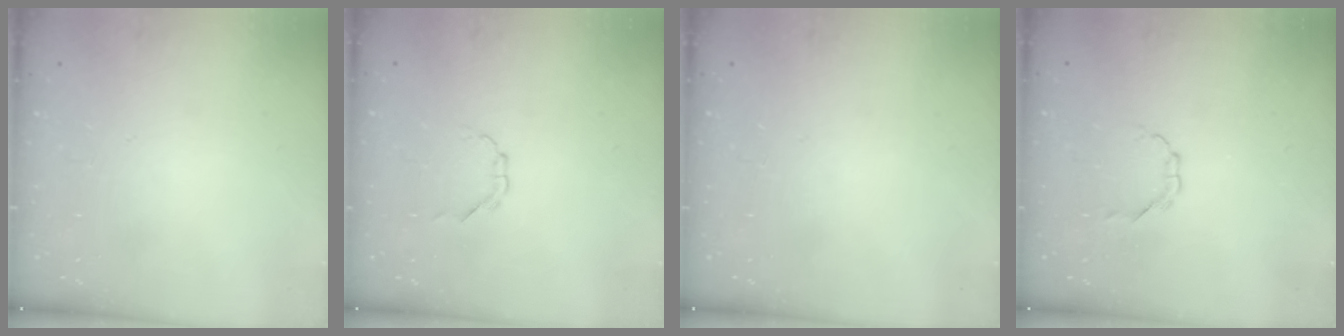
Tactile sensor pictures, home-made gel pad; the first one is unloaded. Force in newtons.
{"total": 2.1, "press": 2.1, "slide": 0.6}
{"total": 0.0}
{"total": 2.7, "press": 2.5, "slide": 1.0}